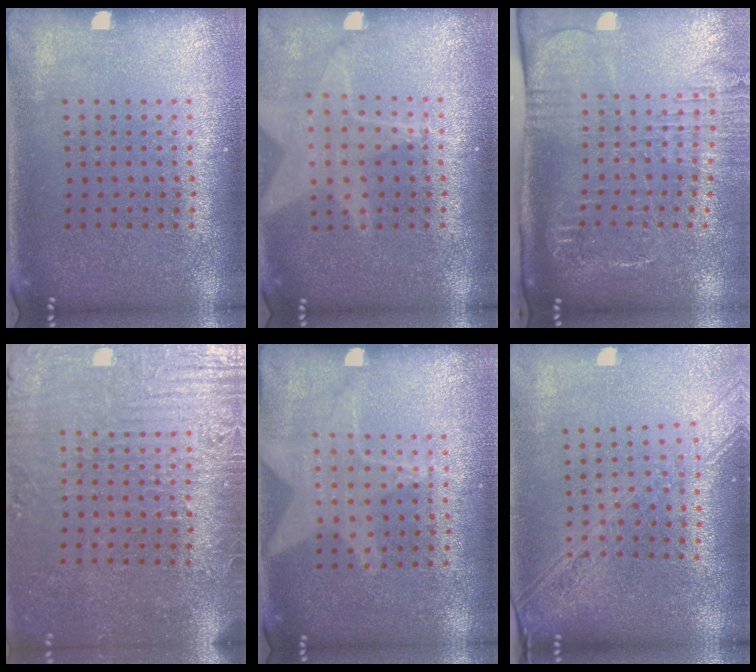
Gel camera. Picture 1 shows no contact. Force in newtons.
{"total": 1.3, "press": 1.3, "slide": 0.1}
{"total": 2.6, "press": 2.0, "slide": 1.7}
{"total": 4.1, "press": 3.8, "slide": 1.4}
{"total": 1.1, "press": 1.0, "slide": 0.4}
{"total": 2.2, "press": 1.9, "slide": 1.2}